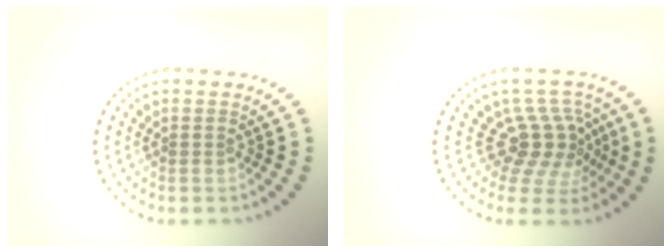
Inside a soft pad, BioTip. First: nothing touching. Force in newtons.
{"total": 4.0, "press": 2.8, "slide": 2.8}